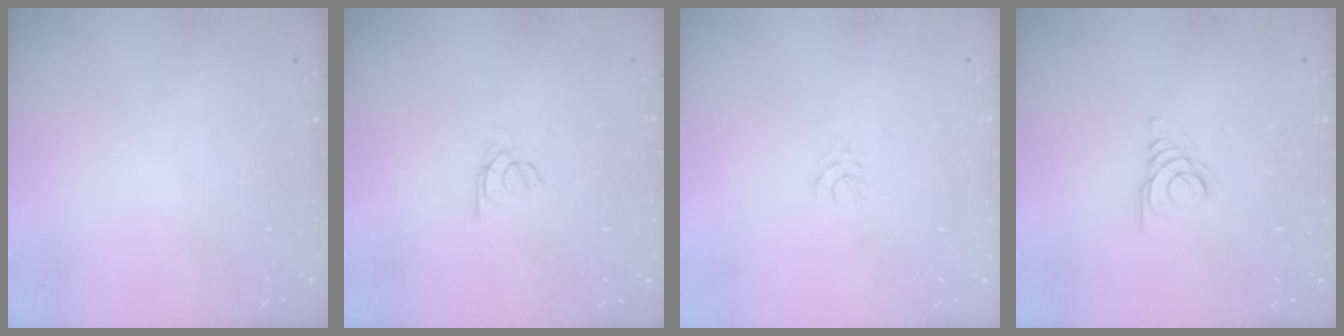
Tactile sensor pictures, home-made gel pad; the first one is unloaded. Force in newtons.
{"total": 2.5, "press": 2.4, "slide": 0.3}
{"total": 2.5, "press": 2.4, "slide": 0.4}
{"total": 1.6, "press": 1.6, "slide": 0.2}